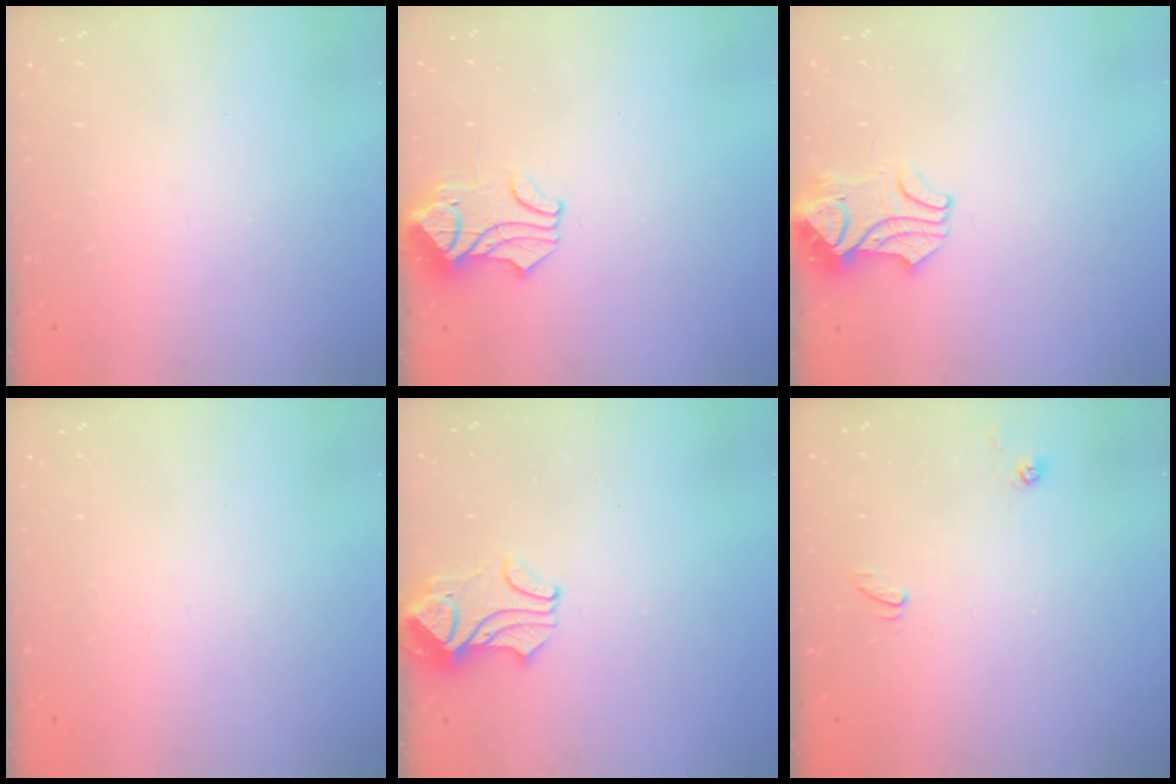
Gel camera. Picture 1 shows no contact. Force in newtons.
{"total": 1.4, "press": 0.9, "slide": 1.1}
{"total": 2.1, "press": 2.0, "slide": 0.5}
{"total": 0.0}
{"total": 2.5, "press": 2.4, "slide": 0.6}
{"total": 3.9, "press": 3.9, "slide": 0.3}